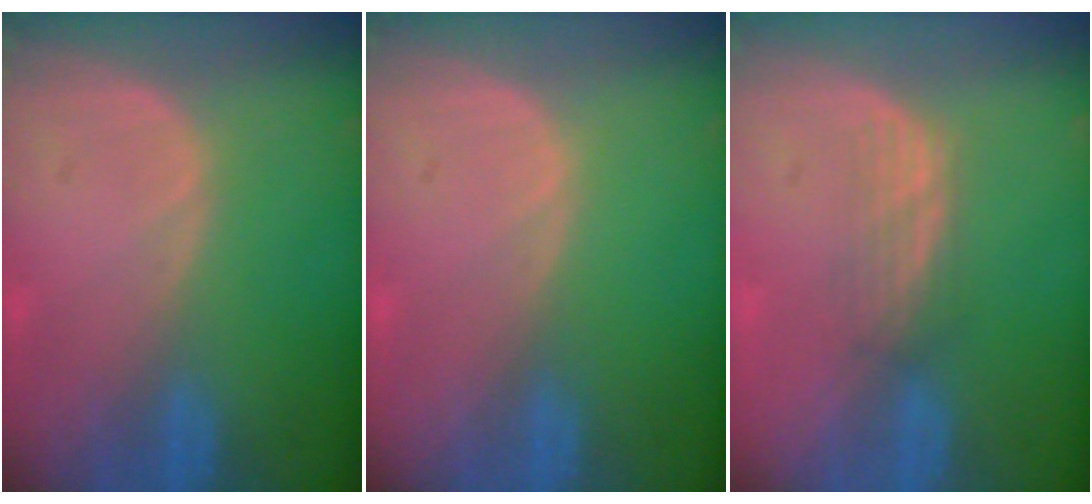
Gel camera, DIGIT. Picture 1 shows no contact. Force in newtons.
{"total": 0.0}
{"total": 2.9, "press": 2.6, "slide": 1.4}